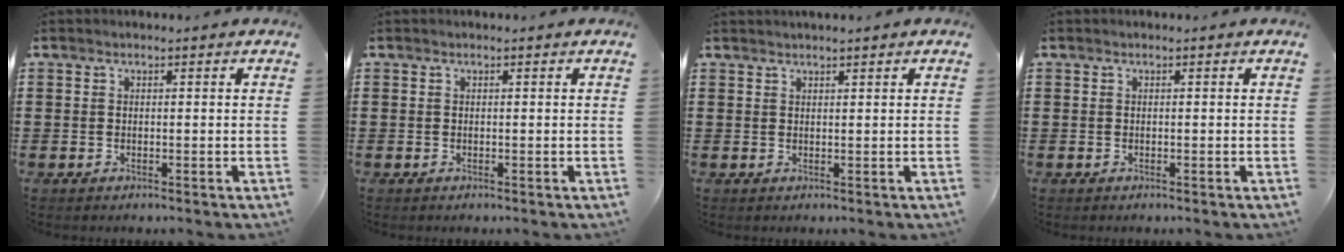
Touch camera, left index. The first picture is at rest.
{"total": 0.0}
{"total": 0.9, "force": [0.9, -0.1, 0.3], "torque": [-0.005, -0.002, 0.017]}
{"total": 0.0}